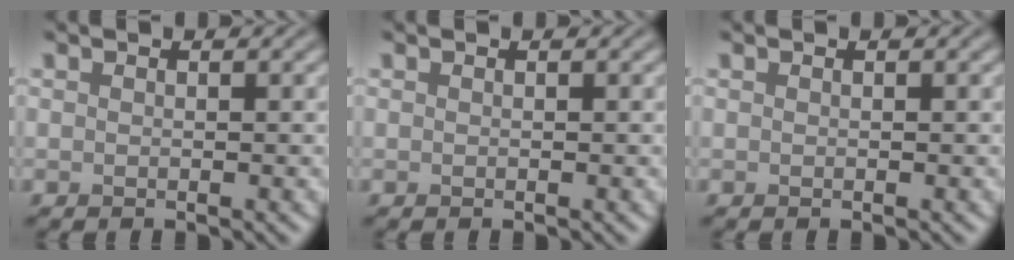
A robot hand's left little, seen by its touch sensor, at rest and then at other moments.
{"total": 0.0}
{"total": 0.0}